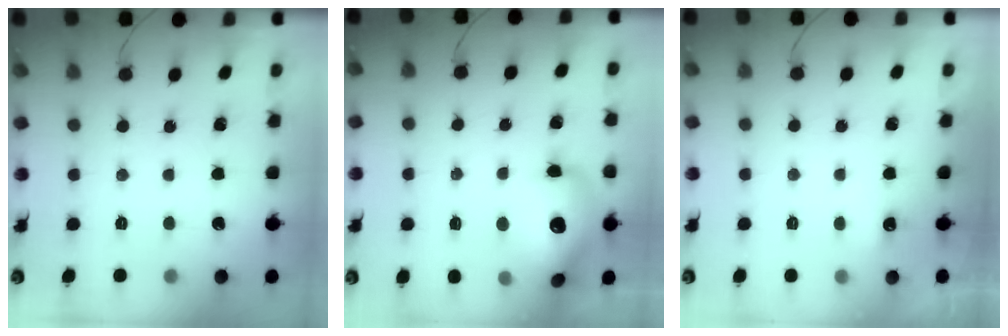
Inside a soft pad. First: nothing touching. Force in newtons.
{"total": 16.1, "press": 15.8, "slide": 2.9}
{"total": 3.3, "press": 1.1, "slide": 3.1}